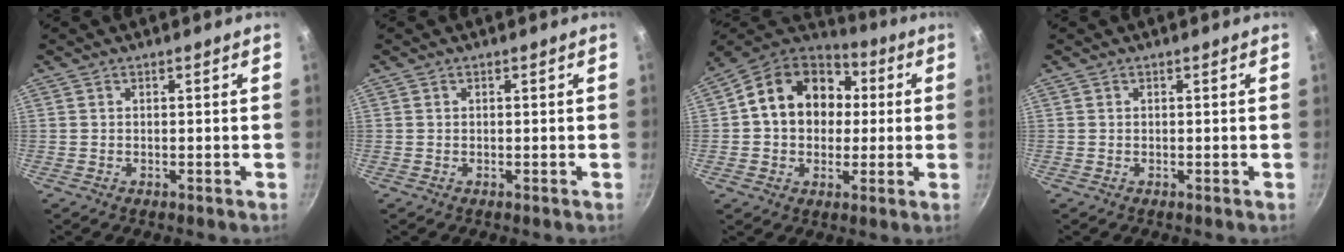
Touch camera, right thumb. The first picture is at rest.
{"total": 0.0}
{"total": 17.4, "force": [2.5, 13.8, 10.2], "torque": [-0.142, 0.032, 0.027]}
{"total": 0.0}